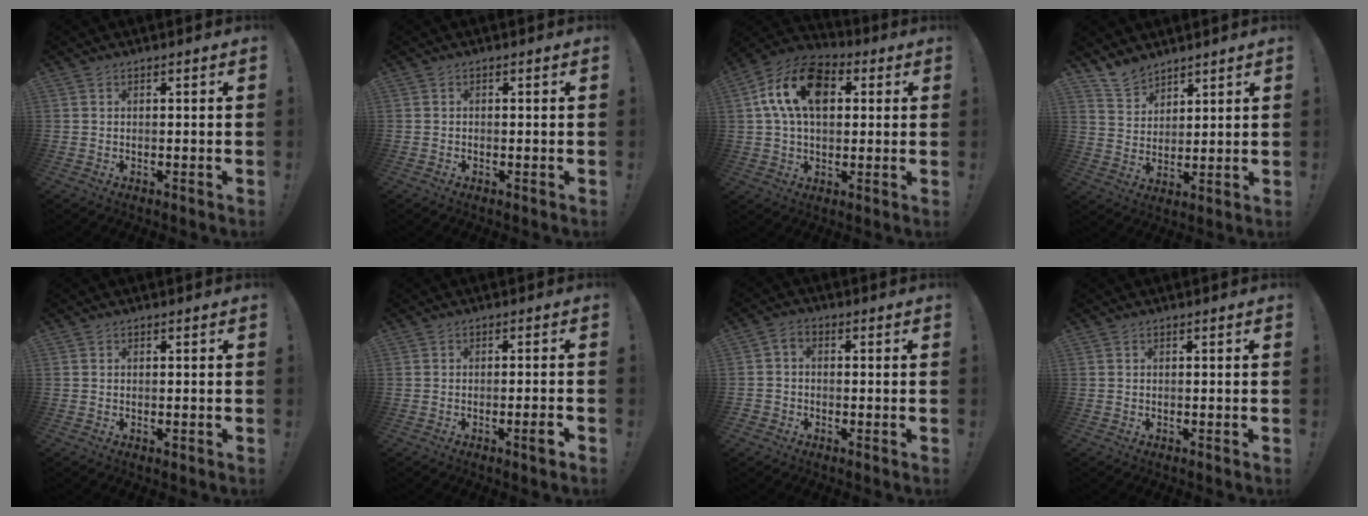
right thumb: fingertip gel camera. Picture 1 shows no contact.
{"total": 0.6, "force": [-0.5, 0.4, 0.0], "torque": [-0.011, 0.007, -0.006]}
{"total": 17.2, "force": [4.9, 11.0, 12.3], "torque": [-0.217, 0.007, 0.088]}
{"total": 8.2, "force": [7.1, 3.9, 1.3], "torque": [-0.038, -0.047, 0.141]}
{"total": 0.5, "force": [0.2, 0.5, 0.2], "torque": [-0.006, 0.002, 0.004]}
{"total": 5.8, "force": [-3.1, 0.2, 4.9], "torque": [-0.076, 0.007, -0.049]}
{"total": 3.0, "force": [-1.3, 2.5, 1.2], "torque": [-0.031, 0.013, -0.020]}
{"total": 0.0}